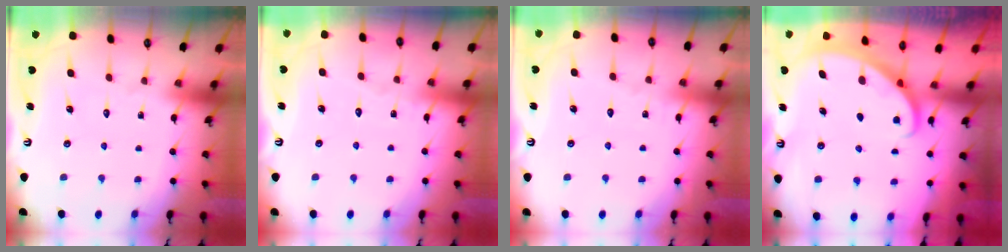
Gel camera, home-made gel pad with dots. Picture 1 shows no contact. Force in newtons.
{"total": 3.1, "press": 3.1, "slide": 0.3}
{"total": 3.0, "press": 2.9, "slide": 0.3}
{"total": 2.7, "press": 2.7, "slide": 0.1}